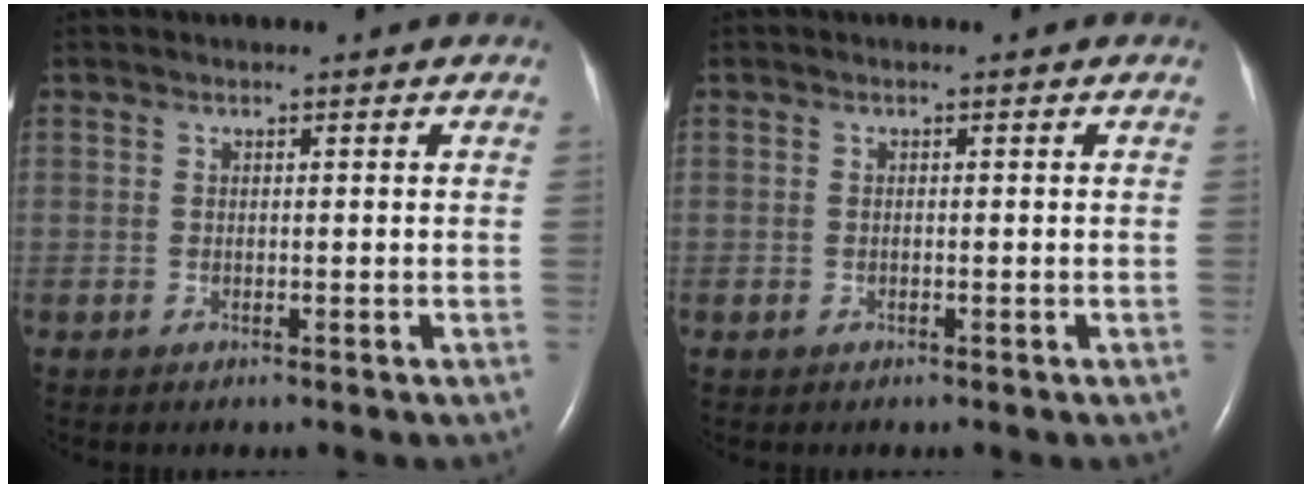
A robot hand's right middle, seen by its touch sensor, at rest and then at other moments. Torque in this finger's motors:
{"motor_torque": [0.14, -0.01, -0.03, 0.02]}